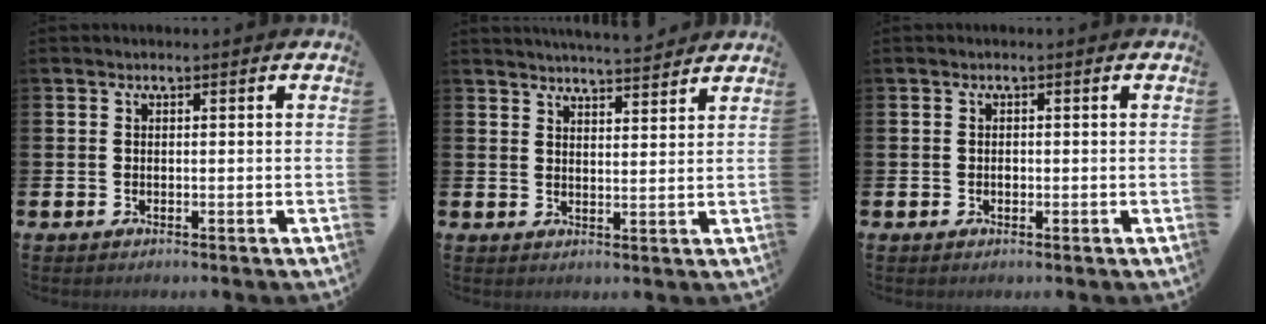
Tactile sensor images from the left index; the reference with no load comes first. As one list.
[{"total": 4.4, "force": [4.4, -0.2, 0.1], "torque": [-0.009, -0.027, 0.078]}, {"total": 0.6, "force": [-0.1, 0.5, 0.3], "torque": [-0.005, 0.002, -0.004]}]